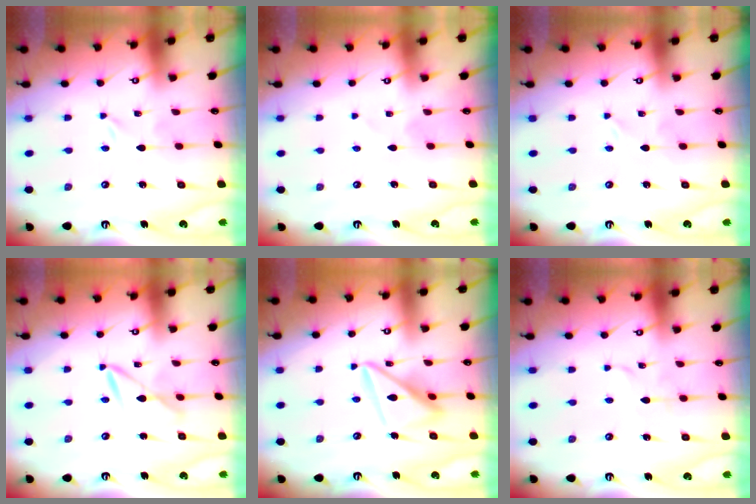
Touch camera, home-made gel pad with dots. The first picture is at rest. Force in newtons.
{"total": 0.5, "press": 0.5, "slide": 0.1}
{"total": 0.6, "press": 0.6, "slide": 0.1}
{"total": 6.6, "press": 6.6, "slide": 0.4}
{"total": 15.7, "press": 15.6, "slide": 1.5}
{"total": 2.1, "press": 2.1, "slide": 0.1}